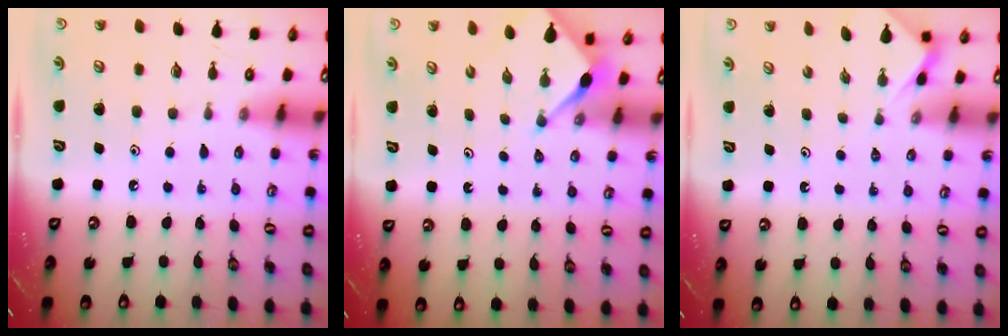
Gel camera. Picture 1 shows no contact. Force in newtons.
{"total": 3.0, "press": 2.9, "slide": 0.4}
{"total": 1.9, "press": 1.9, "slide": 0.3}